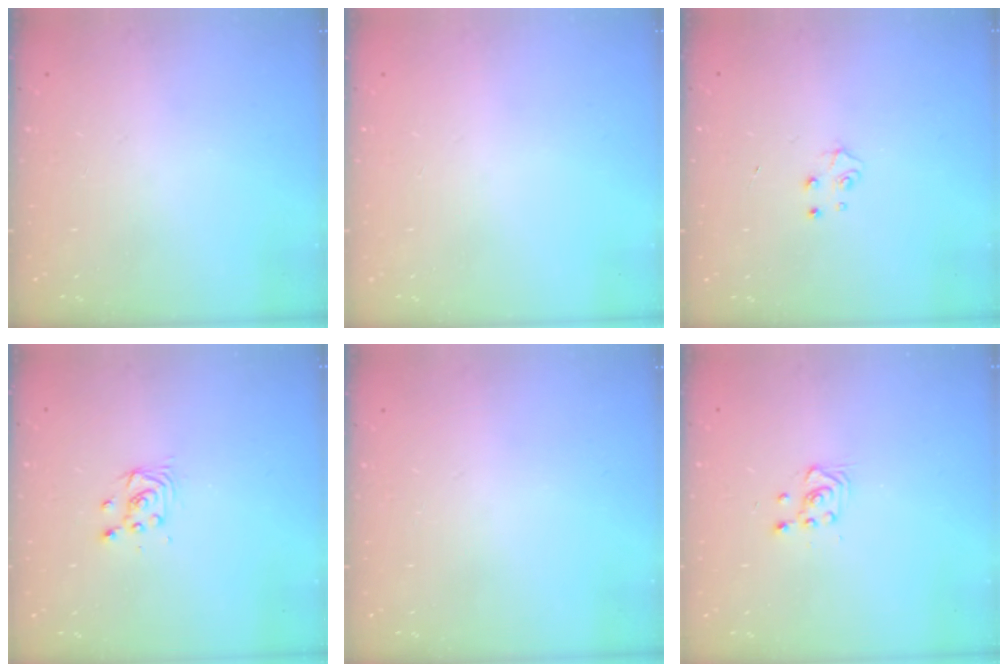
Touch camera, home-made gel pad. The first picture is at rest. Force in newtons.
{"total": 0.0}
{"total": 4.0, "press": 4.0, "slide": 0.5}
{"total": 3.4, "press": 3.4, "slide": 0.3}
{"total": 0.0}
{"total": 3.6, "press": 3.5, "slide": 0.8}